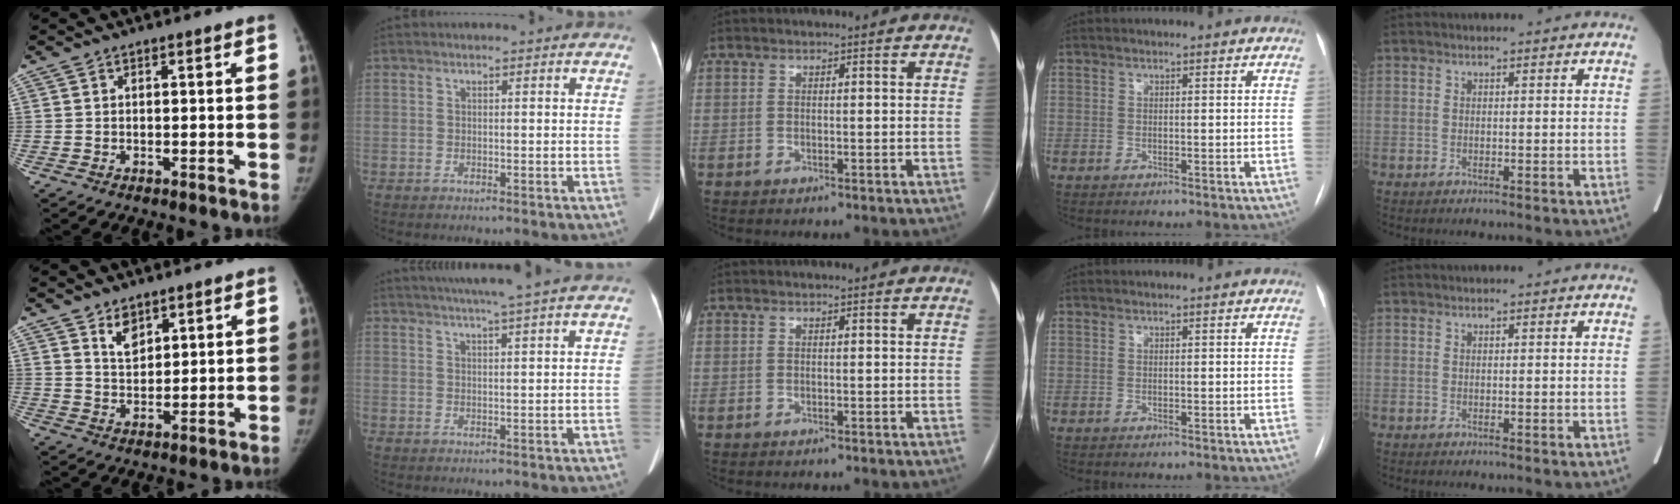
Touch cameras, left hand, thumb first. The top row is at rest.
{"thumb": {"total": 4.5, "force": [3.0, 2.6, 2.2], "torque": [-0.016, -0.025, 0.057]}, "index": {"total": 7.4, "force": [6.0, -1.3, 4.1], "torque": [-0.062, 0.014, 0.079]}}